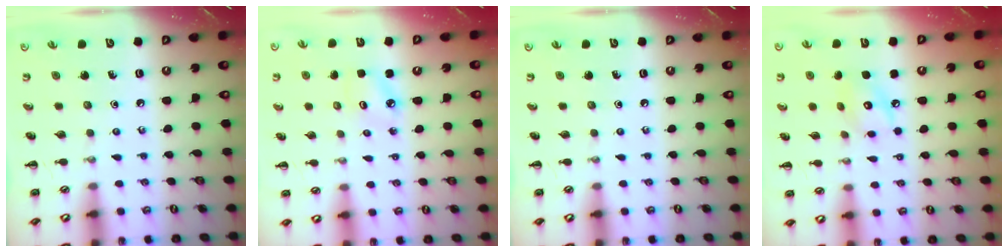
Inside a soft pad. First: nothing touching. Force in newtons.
{"total": 3.0, "press": 2.9, "slide": 0.6}
{"total": 0.0}
{"total": 8.6, "press": 8.6, "slide": 0.3}